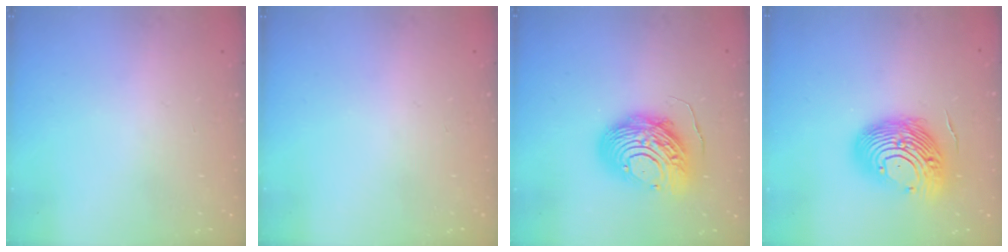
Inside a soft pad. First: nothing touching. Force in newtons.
{"total": 0.0}
{"total": 13.7, "press": 13.6, "slide": 1.4}
{"total": 15.5, "press": 14.6, "slide": 5.1}